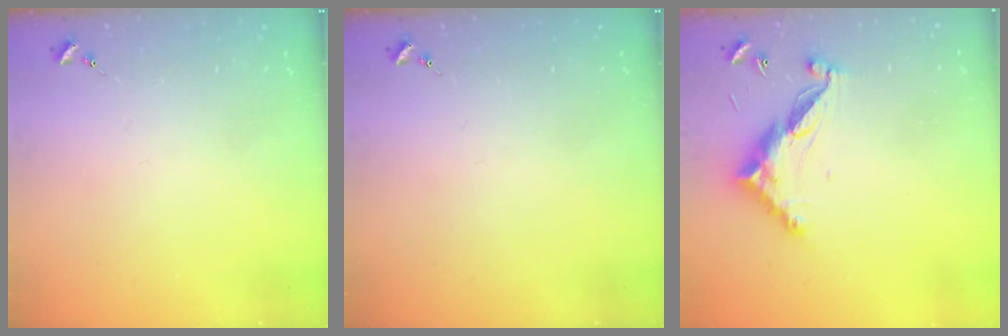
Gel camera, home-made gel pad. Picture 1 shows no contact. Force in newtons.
{"total": 0.0}
{"total": 12.8, "press": 12.8, "slide": 0.4}